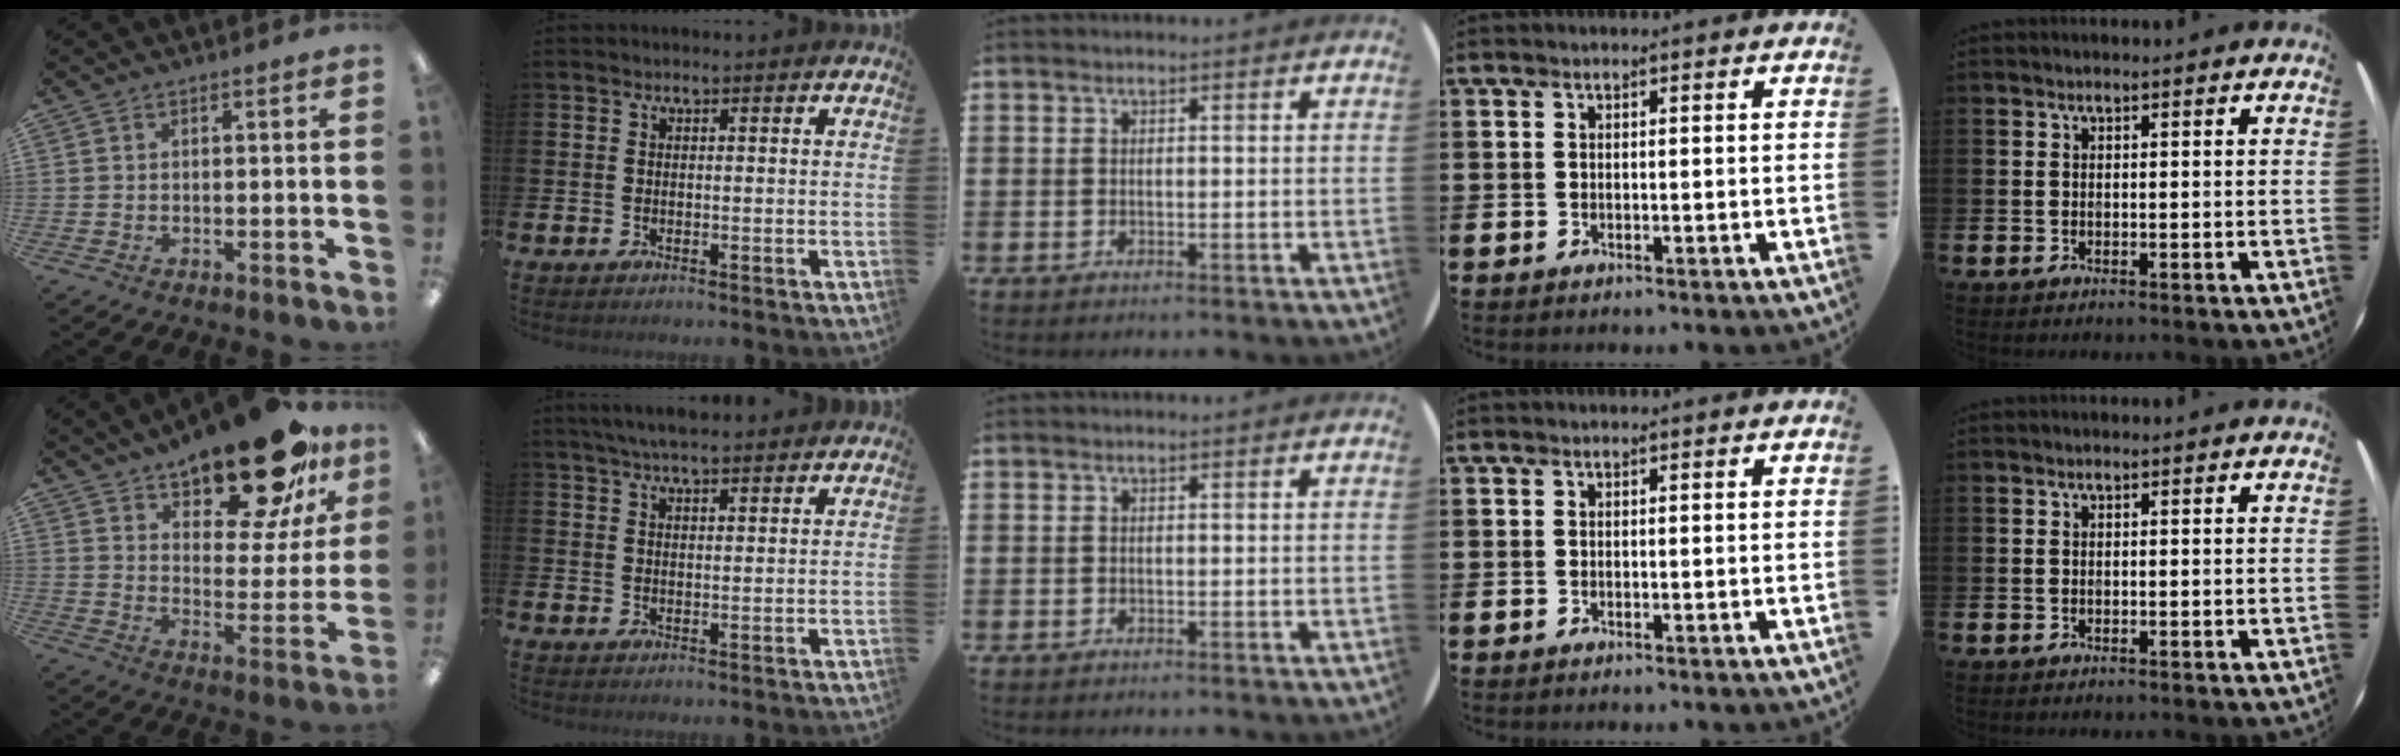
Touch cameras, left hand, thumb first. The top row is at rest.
{"thumb": {"total": 21.7, "force": [17.0, 7.6, 11.0], "torque": [-0.159, -0.112, 0.285]}, "index": {"total": 5.0, "force": [4.7, 0.6, 1.5], "torque": [-0.032, -0.015, 0.084]}}